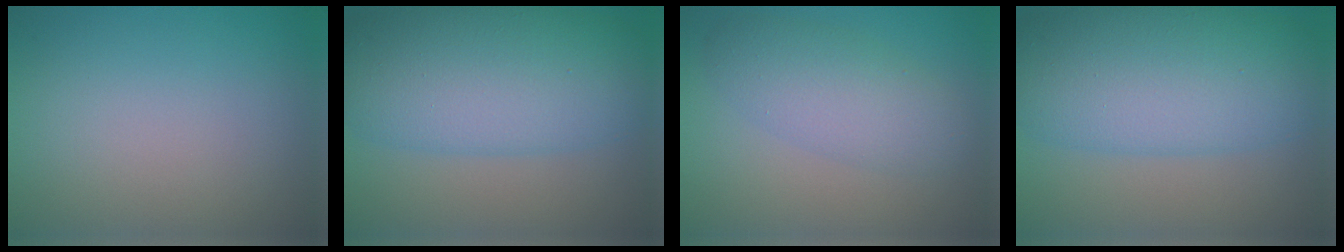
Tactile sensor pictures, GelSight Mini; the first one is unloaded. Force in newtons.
{"total": 10.6, "press": 10.6, "slide": 0.1}
{"total": 4.3, "press": 4.3, "slide": 0.1}
{"total": 10.6, "press": 10.6, "slide": 0.1}